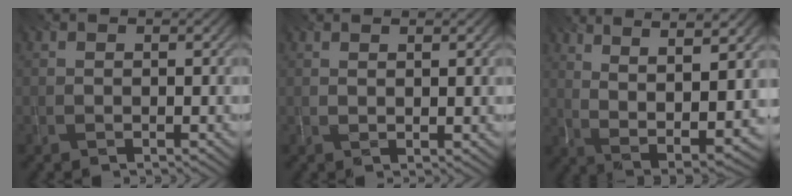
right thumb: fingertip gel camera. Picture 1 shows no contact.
{"total": 1.3, "force": [0.9, -0.1, 0.9], "torque": [-0.013, -0.002, 0.022]}
{"total": 11.1, "force": [4.2, 3.1, 9.8], "torque": [-0.186, 0.008, 0.076]}